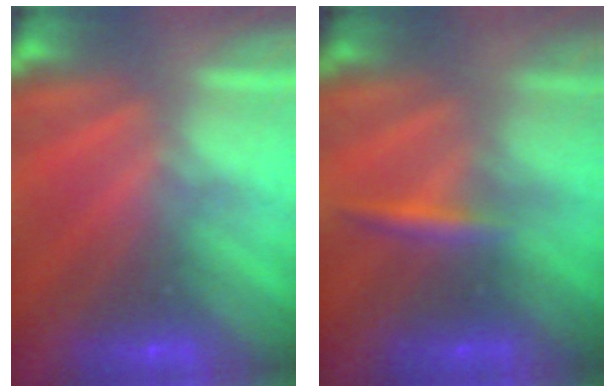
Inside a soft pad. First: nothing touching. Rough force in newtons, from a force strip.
{"total": 2.4}